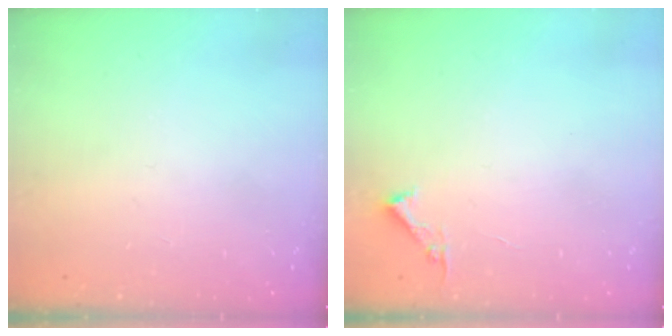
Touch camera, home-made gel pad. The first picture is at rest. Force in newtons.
{"total": 3.4, "press": 3.4, "slide": 0.4}